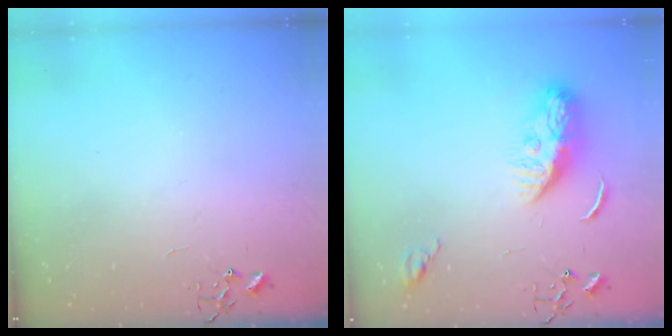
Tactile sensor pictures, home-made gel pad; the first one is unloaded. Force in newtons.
{"total": 10.3, "press": 10.2, "slide": 0.9}